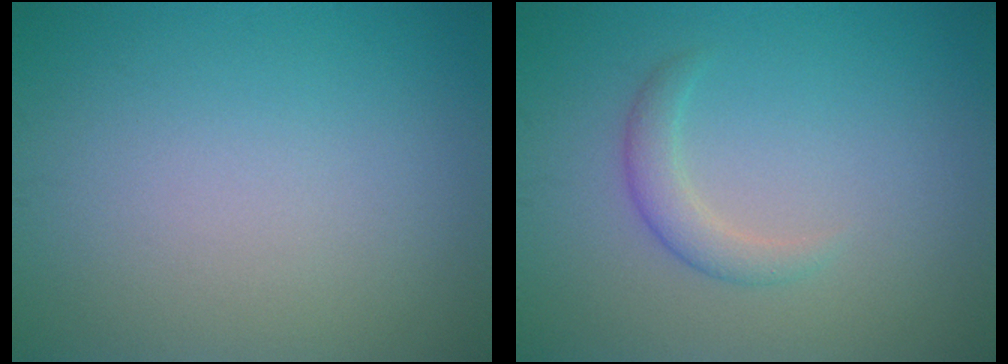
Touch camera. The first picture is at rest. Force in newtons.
{"total": 2.0, "press": 2.0, "slide": 0.1}